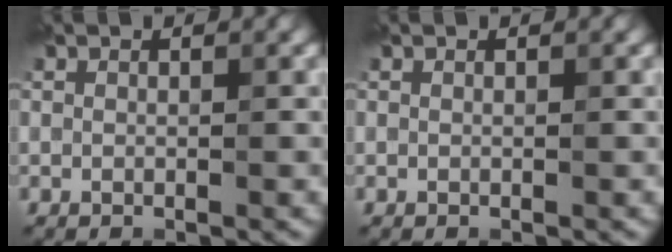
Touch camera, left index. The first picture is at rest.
{"total": 0.0}